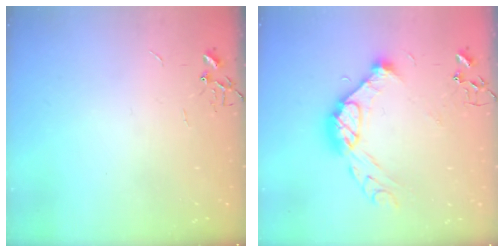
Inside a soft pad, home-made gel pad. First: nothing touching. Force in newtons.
{"total": 14.0, "press": 14.0, "slide": 1.2}